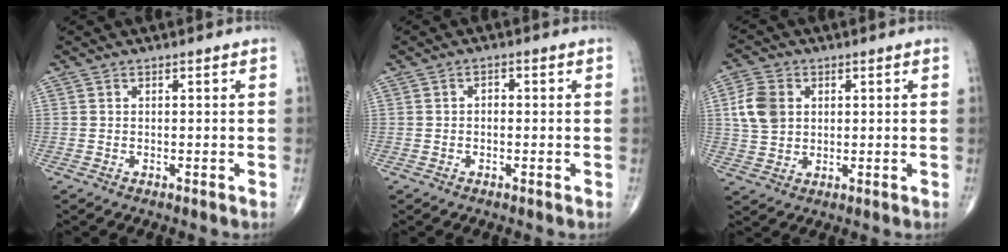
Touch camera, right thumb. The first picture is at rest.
{"total": 1.3, "force": [-0.1, 0.9, 0.9], "torque": [-0.007, 0.006, -0.006]}
{"total": 7.6, "force": [1.6, 5.8, 4.6], "torque": [-0.084, 0.001, 0.029]}